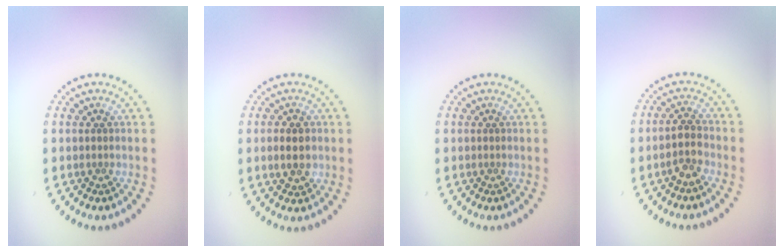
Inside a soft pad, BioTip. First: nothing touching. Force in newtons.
{"total": 2.8, "press": 2.8, "slide": 0.1}
{"total": 0.0}
{"total": 2.4, "press": 2.2, "slide": 0.8}